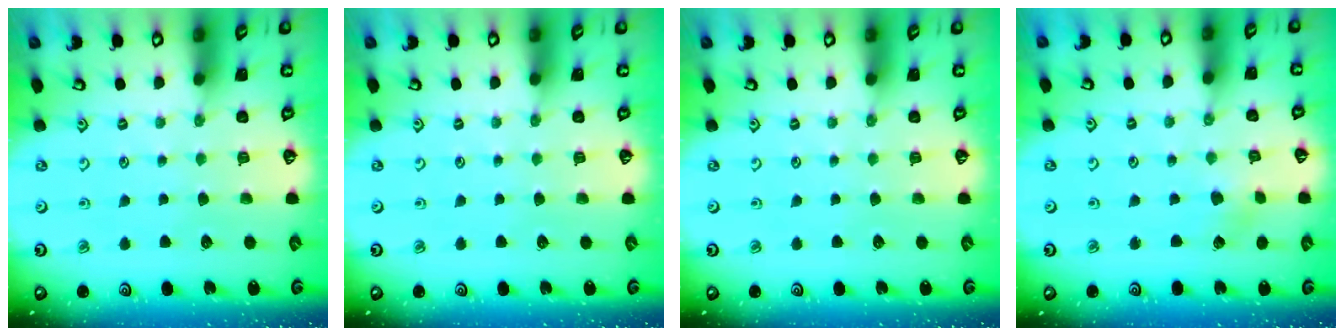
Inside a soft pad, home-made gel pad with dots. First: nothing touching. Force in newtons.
{"total": 0.0}
{"total": 0.0}
{"total": 2.4, "press": 2.4, "slide": 0.3}